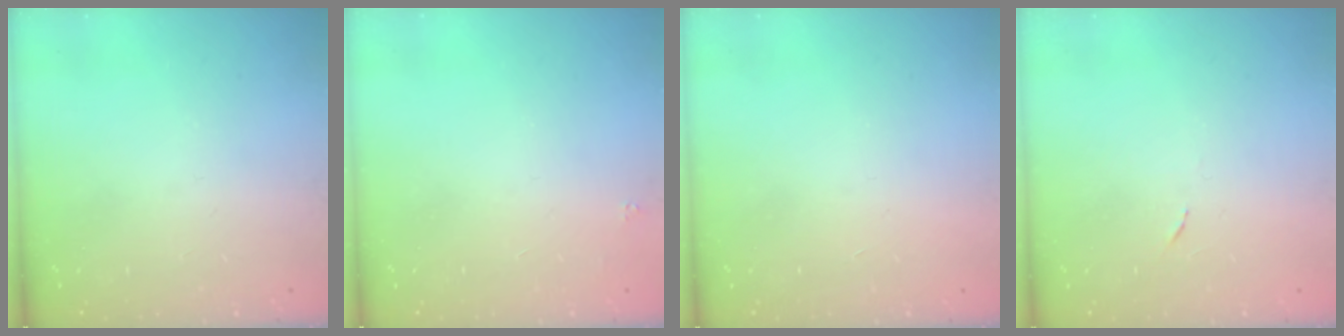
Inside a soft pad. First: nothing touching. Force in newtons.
{"total": 1.6, "press": 1.5, "slide": 0.2}
{"total": 1.7, "press": 1.7, "slide": 0.1}
{"total": 3.5, "press": 3.3, "slide": 1.2}